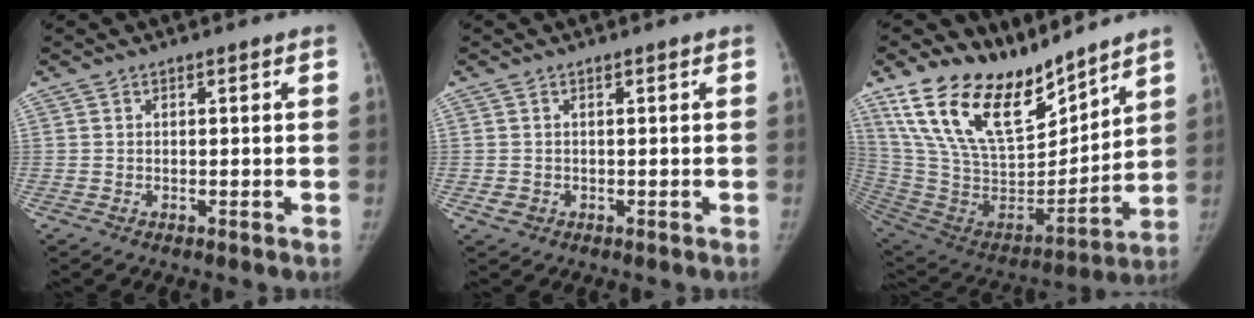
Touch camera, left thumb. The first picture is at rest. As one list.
[{"total": 1.4, "force": [-0.3, 1.2, 0.6], "torque": [-0.008, 0.001, 0.000]}, {"total": 23.1, "force": [17.6, 9.5, 11.6], "torque": [-0.175, -0.090, 0.333]}]